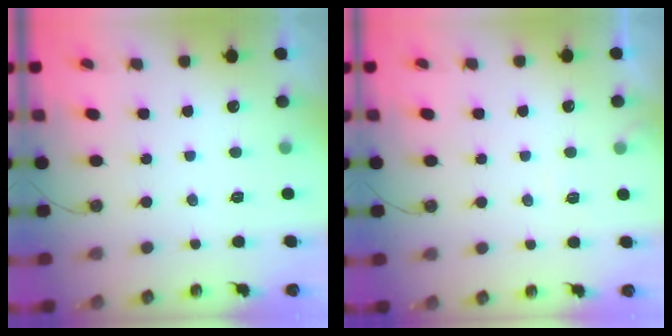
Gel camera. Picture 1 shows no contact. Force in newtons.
{"total": 3.4, "press": 3.3, "slide": 0.6}